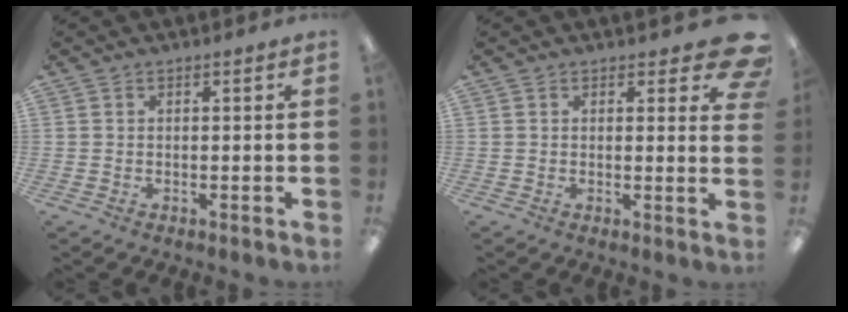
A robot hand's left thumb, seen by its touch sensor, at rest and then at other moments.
{"total": 6.1, "force": [3.3, 2.6, 4.3], "torque": [-0.047, -0.017, 0.056]}